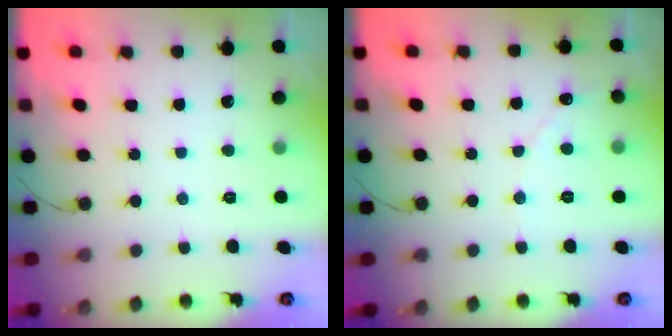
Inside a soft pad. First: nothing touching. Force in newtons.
{"total": 3.4, "press": 3.4, "slide": 0.4}